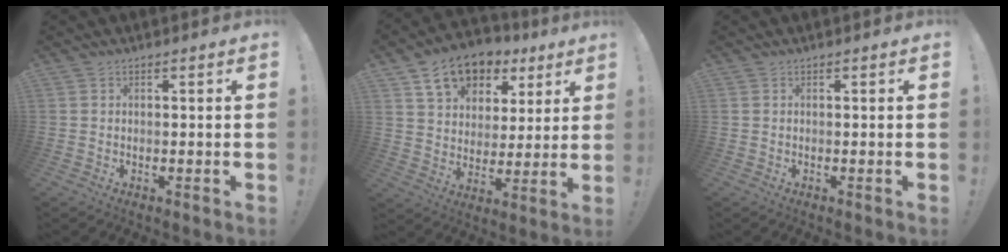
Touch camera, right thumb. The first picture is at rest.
{"total": 14.0, "force": [8.2, 9.6, 6.2], "torque": [-0.099, -0.035, 0.154]}
{"total": 0.0}